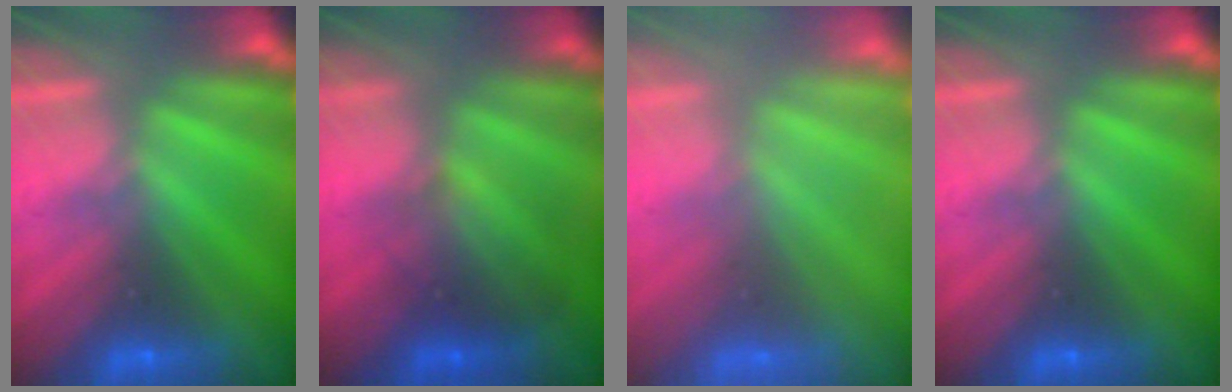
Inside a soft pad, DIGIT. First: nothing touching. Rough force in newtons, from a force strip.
{"total": 2.0}
{"total": 7.8}
{"total": 0.0}